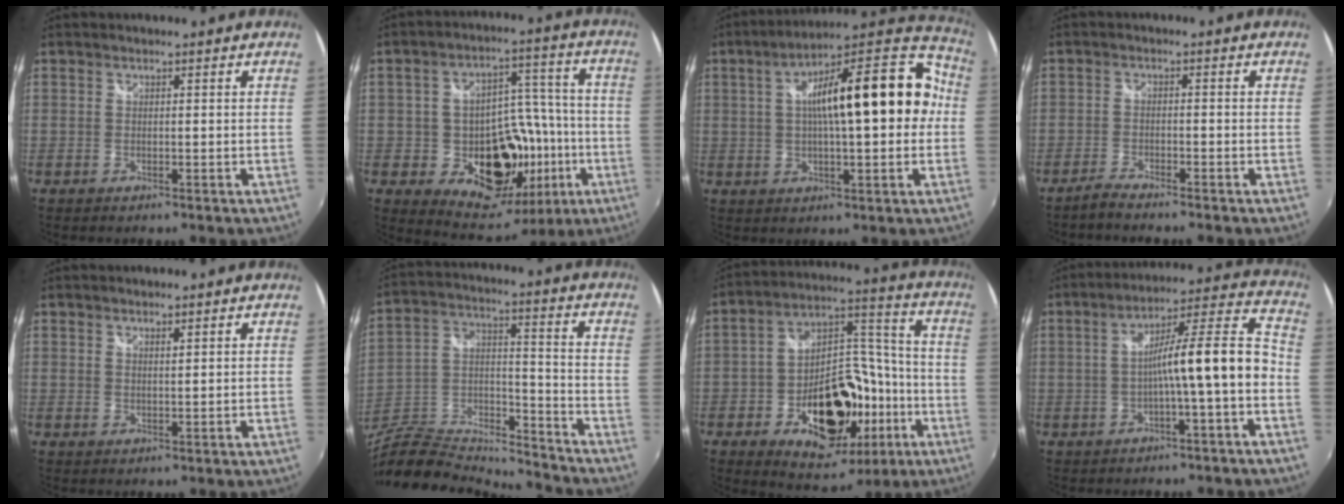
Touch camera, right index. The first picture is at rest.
{"total": 19.6, "force": [-5.0, 14.3, 12.4], "torque": [-0.230, 0.025, -0.051]}
{"total": 21.0, "force": [2.0, 6.6, 19.9], "torque": [-0.306, 0.036, 0.024]}
{"total": 2.8, "force": [-2.7, 0.0, 0.9], "torque": [-0.038, -0.004, -0.056]}
{"total": 1.3, "force": [1.0, 0.2, 0.7], "torque": [-0.011, -0.001, 0.018]}
{"total": 18.6, "force": [-16.2, 4.8, 7.9], "torque": [-0.178, 0.003, -0.290]}
{"total": 21.5, "force": [-8.5, 13.3, 14.6], "torque": [-0.269, 0.040, -0.111]}
{"total": 11.4, "force": [-2.9, 0.4, 11.0], "torque": [-0.159, 0.033, -0.034]}